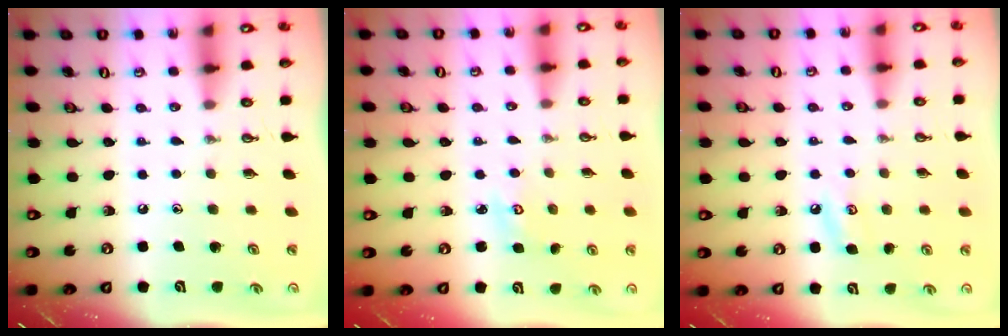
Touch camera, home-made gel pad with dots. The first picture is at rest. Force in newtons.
{"total": 3.1, "press": 3.1, "slide": 0.4}
{"total": 5.4, "press": 5.4, "slide": 0.5}